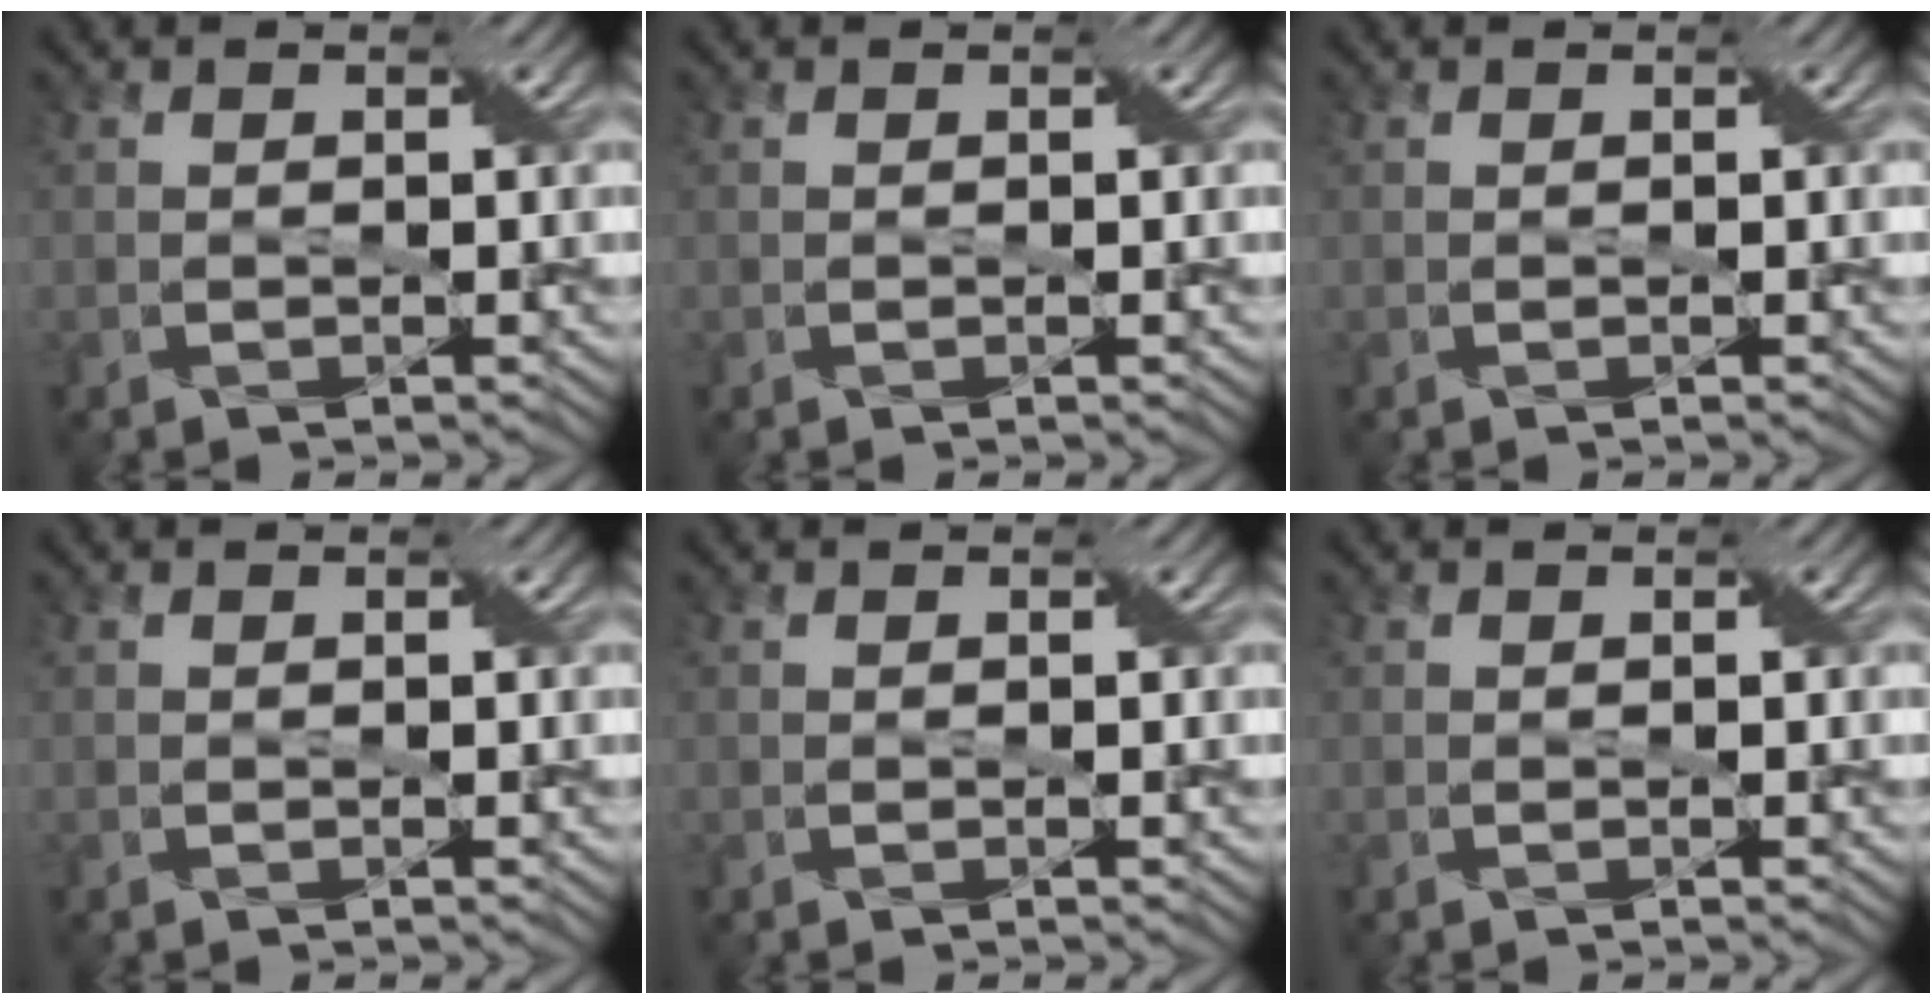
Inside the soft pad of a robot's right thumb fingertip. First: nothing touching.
{"total": 0.0}
{"total": 0.0}
{"total": 0.0}
{"total": 0.0}
{"total": 0.0}